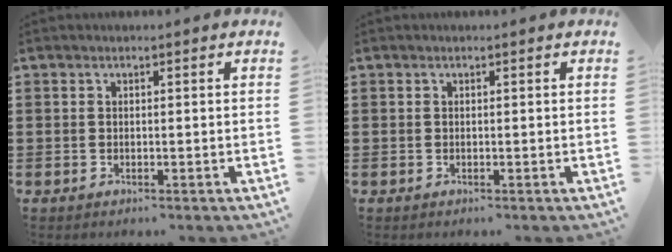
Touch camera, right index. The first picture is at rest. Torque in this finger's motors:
{"motor_torque": [0.00, 0.00, 0.00, 0.00]}